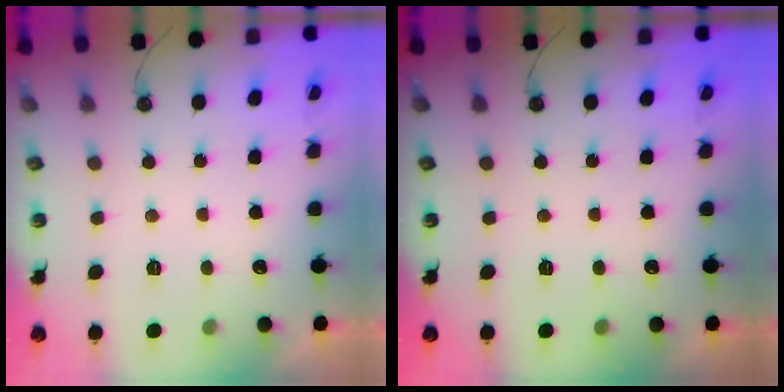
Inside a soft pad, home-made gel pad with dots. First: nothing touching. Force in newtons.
{"total": 0.0}